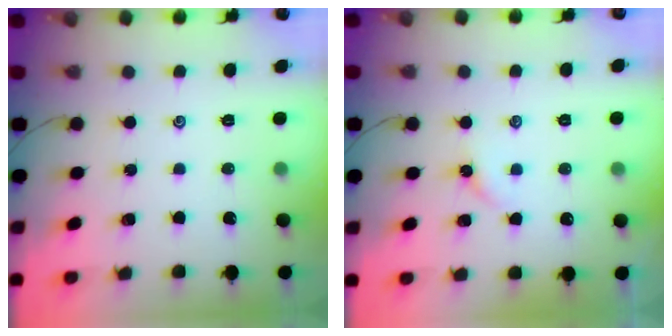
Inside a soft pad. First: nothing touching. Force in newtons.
{"total": 2.5, "press": 2.4, "slide": 0.6}